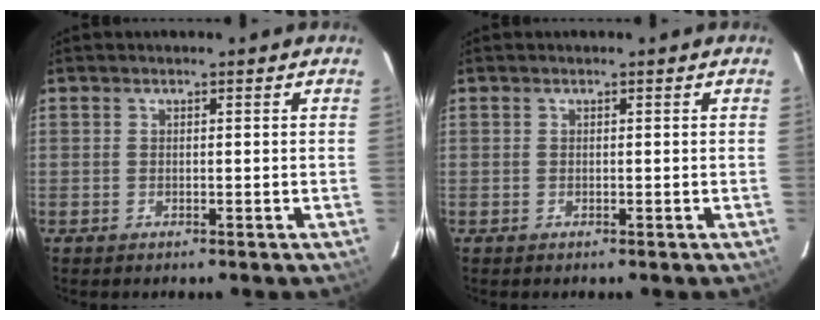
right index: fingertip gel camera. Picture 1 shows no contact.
{"total": 0.0}